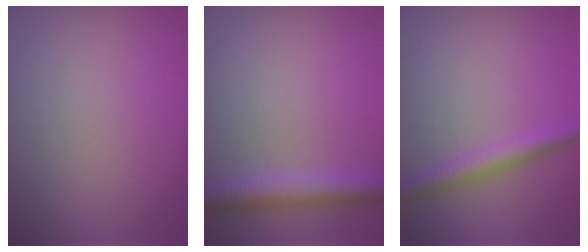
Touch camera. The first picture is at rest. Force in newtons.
{"total": 4.1, "press": 4.1, "slide": 0.1}
{"total": 2.9, "press": 2.9, "slide": 0.0}